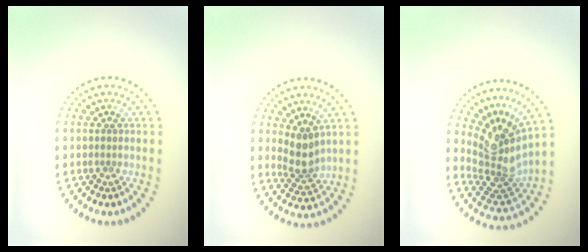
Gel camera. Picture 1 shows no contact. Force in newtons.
{"total": 2.7, "press": 2.1, "slide": 1.8}
{"total": 4.5, "press": 3.0, "slide": 3.4}